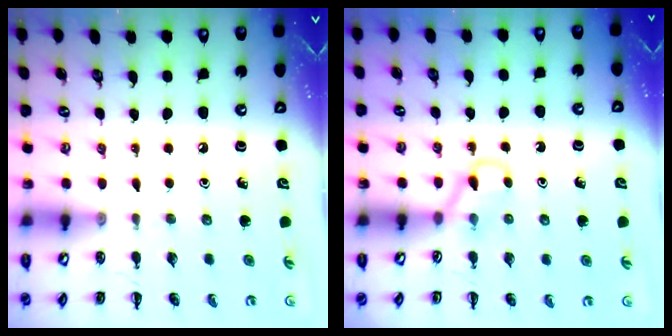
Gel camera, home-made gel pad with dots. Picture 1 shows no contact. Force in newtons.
{"total": 3.6, "press": 3.4, "slide": 1.3}